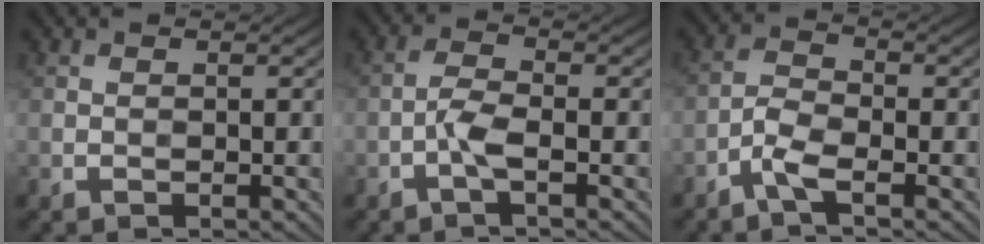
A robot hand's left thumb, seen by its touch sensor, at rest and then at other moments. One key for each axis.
{"total": 2.8, "fx": -1.2, "fy": 0.7, "fz": 2.5, "tx": -0.058, "ty": 0.006, "tz": -0.032}
{"total": 3.4, "fx": -2.2, "fy": 0.9, "fz": 2.4, "tx": -0.061, "ty": 0.001, "tz": -0.057}